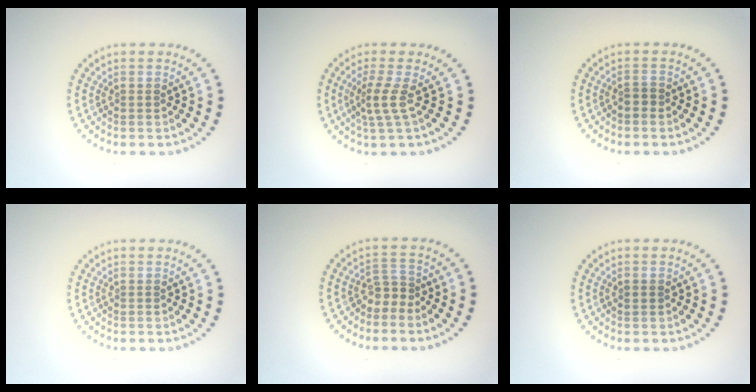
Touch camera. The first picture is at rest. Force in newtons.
{"total": 2.4, "press": 1.6, "slide": 1.8}
{"total": 1.2, "press": 0.9, "slide": 0.8}
{"total": 0.0}
{"total": 1.9, "press": 1.2, "slide": 1.5}
{"total": 0.8, "press": 0.8, "slide": 0.1}